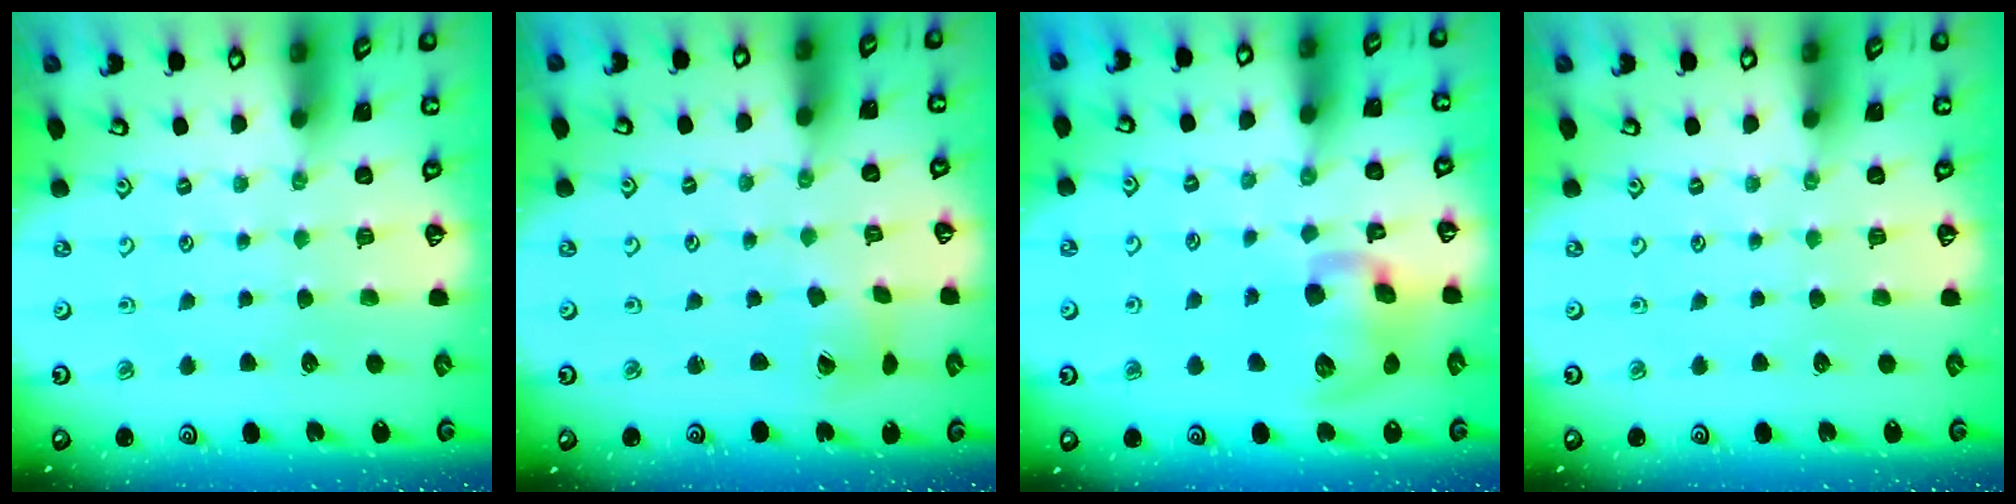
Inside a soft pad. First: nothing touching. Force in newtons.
{"total": 2.1, "press": 2.0, "slide": 0.3}
{"total": 12.7, "press": 12.5, "slide": 2.0}
{"total": 0.0}